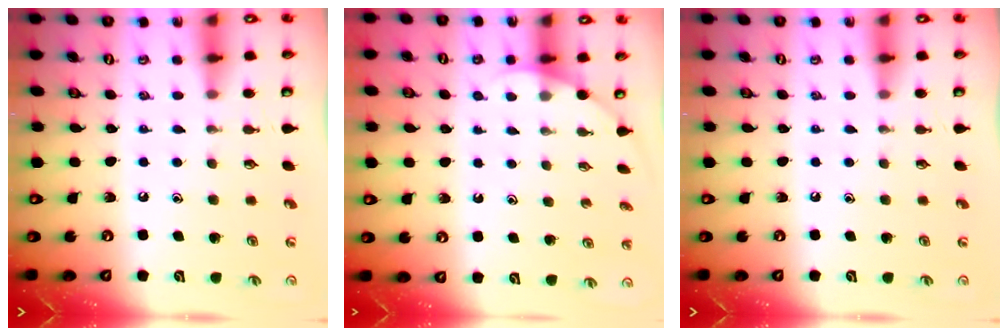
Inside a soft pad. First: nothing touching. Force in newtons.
{"total": 2.5, "press": 2.5, "slide": 0.2}
{"total": 0.0}